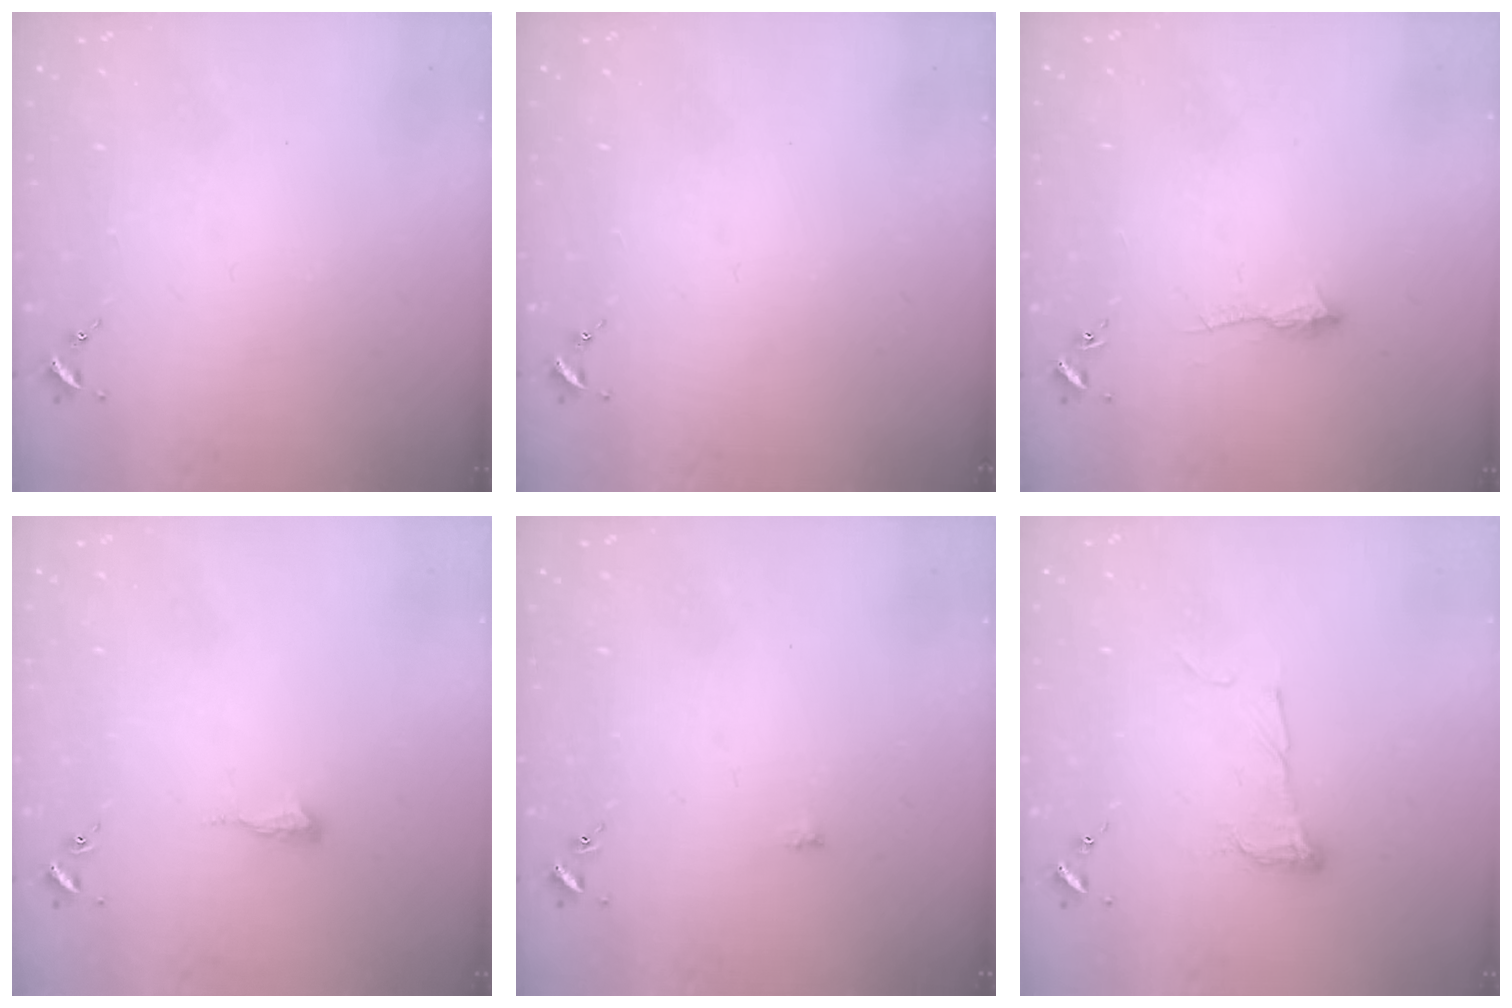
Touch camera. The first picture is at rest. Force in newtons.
{"total": 0.0}
{"total": 6.0, "press": 5.9, "slide": 0.7}
{"total": 5.5, "press": 5.5, "slide": 0.5}
{"total": 4.6, "press": 4.5, "slide": 0.5}
{"total": 7.7, "press": 7.7, "slide": 0.1}